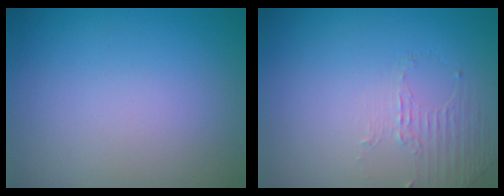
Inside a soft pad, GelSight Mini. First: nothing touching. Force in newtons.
{"total": 1.2, "press": 0.4, "slide": 1.1}